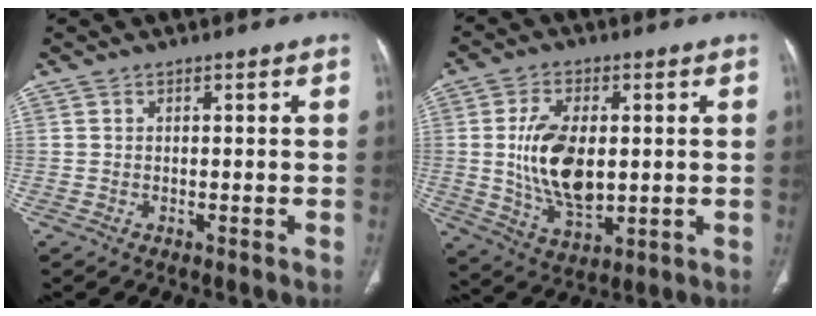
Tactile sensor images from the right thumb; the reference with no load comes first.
{"total": 13.4, "force": [0.7, 7.4, 11.2], "torque": [-0.202, -0.012, 0.023]}